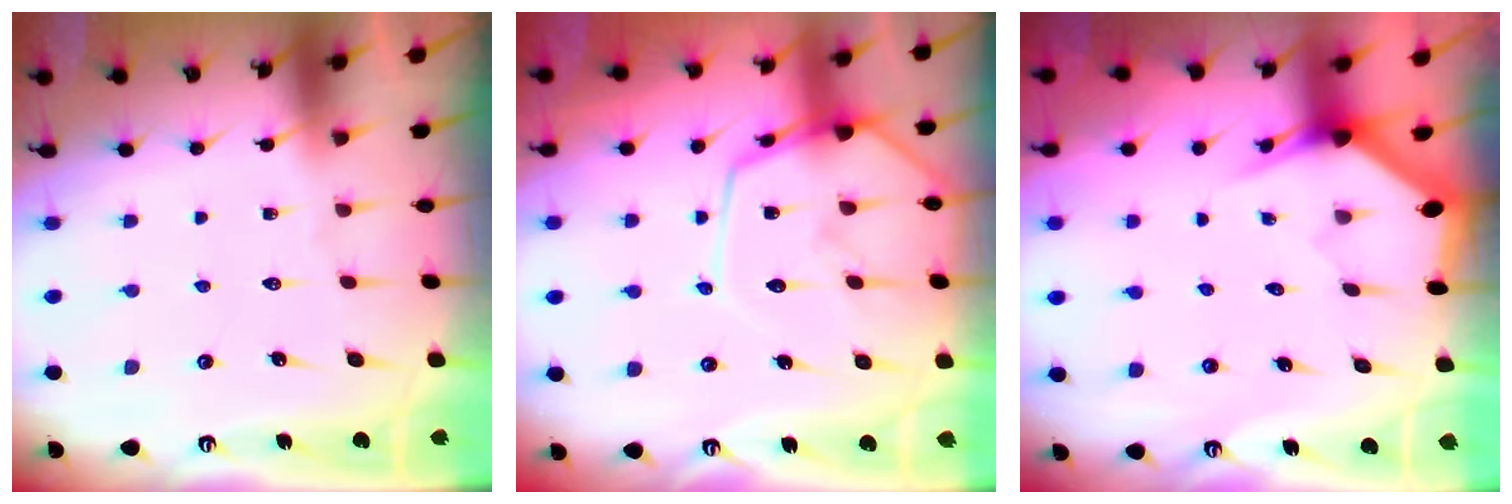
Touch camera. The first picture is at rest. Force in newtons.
{"total": 13.4, "press": 13.3, "slide": 1.2}
{"total": 3.0, "press": 3.0, "slide": 0.0}